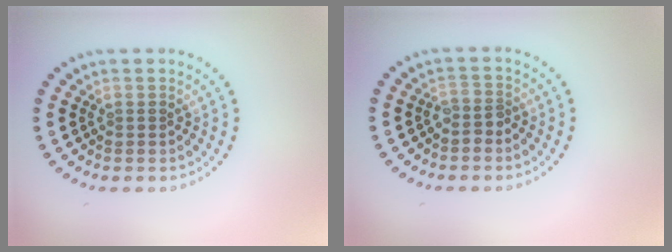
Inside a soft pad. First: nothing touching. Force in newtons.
{"total": 1.4, "press": 1.0, "slide": 0.9}